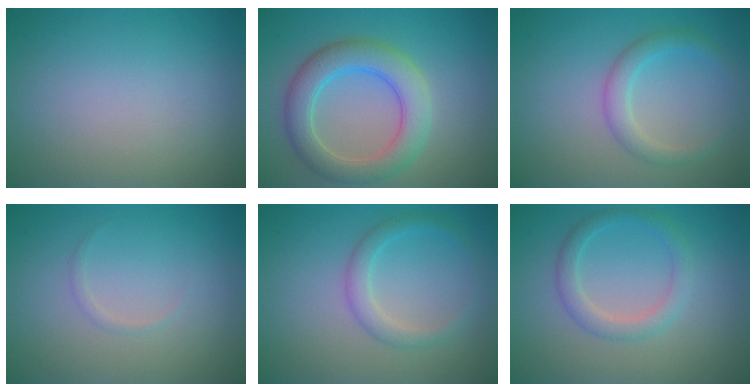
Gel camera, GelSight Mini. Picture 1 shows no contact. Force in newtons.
{"total": 5.5, "press": 5.5, "slide": 0.3}
{"total": 2.4, "press": 2.4, "slide": 0.2}
{"total": 0.5, "press": 0.5, "slide": 0.0}
{"total": 2.1, "press": 2.1, "slide": 0.1}
{"total": 2.4, "press": 2.4, "slide": 0.1}